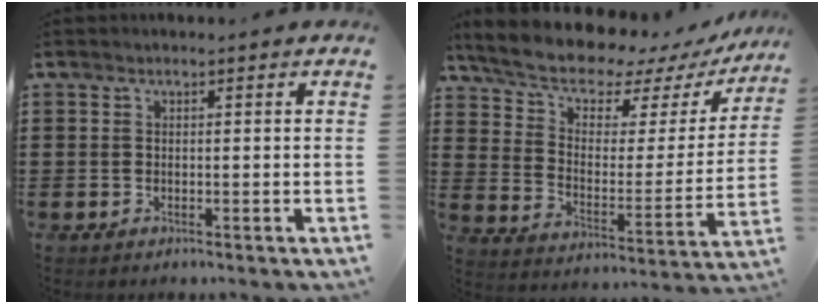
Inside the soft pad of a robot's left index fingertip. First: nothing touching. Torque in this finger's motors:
{"motor_torque": [2.14, 0.00, 1.05, 0.21]}